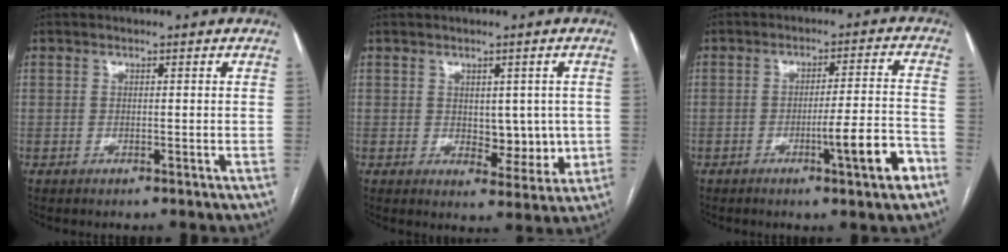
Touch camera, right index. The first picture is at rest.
{"total": 6.0, "force": [0.2, 3.5, 4.9], "torque": [-0.053, -0.003, 0.014]}
{"total": 8.7, "force": [-4.2, -0.2, 7.7], "torque": [-0.107, 0.000, -0.059]}